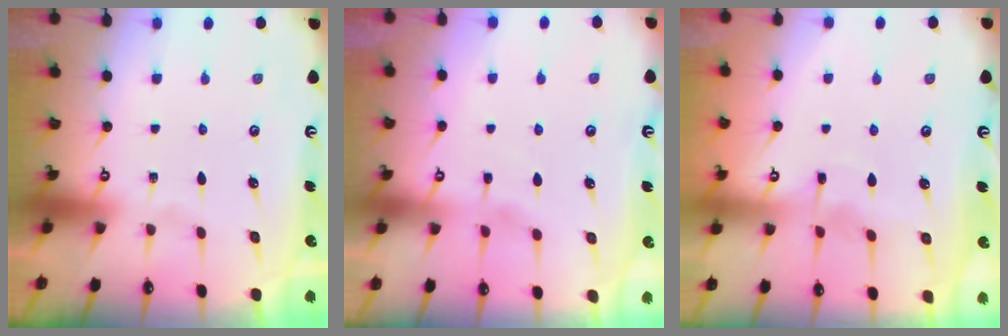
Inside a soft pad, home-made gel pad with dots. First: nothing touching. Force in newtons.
{"total": 1.6, "press": 1.5, "slide": 0.4}
{"total": 2.9, "press": 2.9, "slide": 0.2}